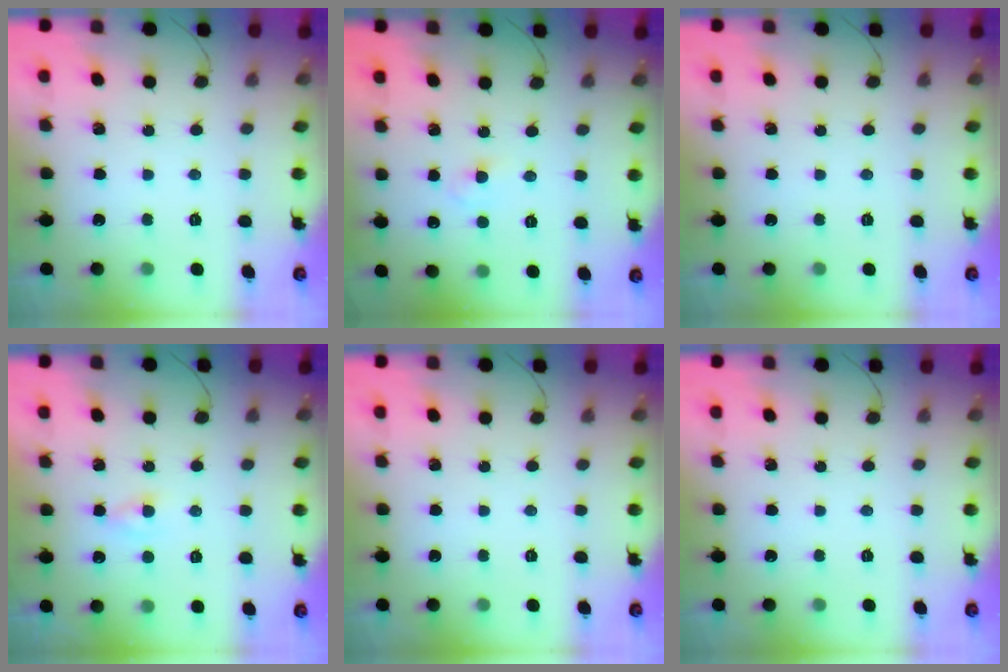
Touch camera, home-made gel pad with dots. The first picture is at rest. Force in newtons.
{"total": 2.5, "press": 2.3, "slide": 1.0}
{"total": 0.0}
{"total": 1.6, "press": 1.4, "slide": 0.8}
{"total": 0.0}
{"total": 0.0}